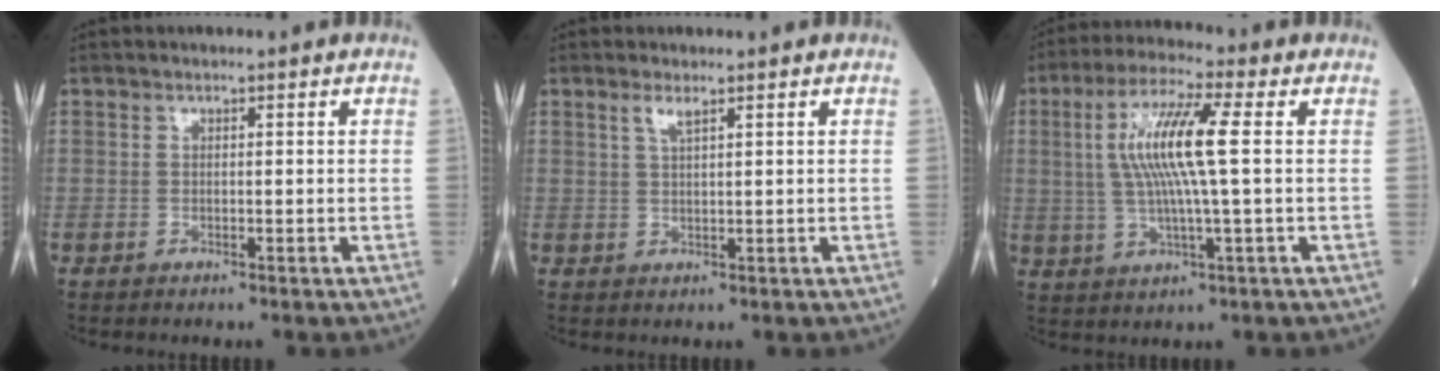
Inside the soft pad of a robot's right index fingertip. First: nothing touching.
{"total": 1.8, "force": [1.2, 0.1, 1.4], "torque": [-0.034, 0.001, 0.025]}
{"total": 10.8, "force": [1.6, 0.5, 10.6], "torque": [-0.215, 0.012, 0.028]}